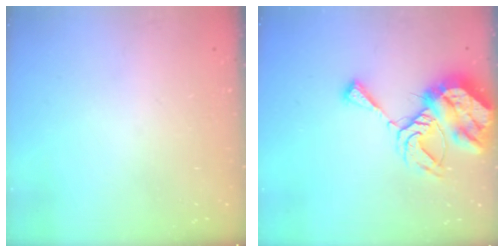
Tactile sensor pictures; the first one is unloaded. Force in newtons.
{"total": 12.8, "press": 12.8, "slide": 1.2}